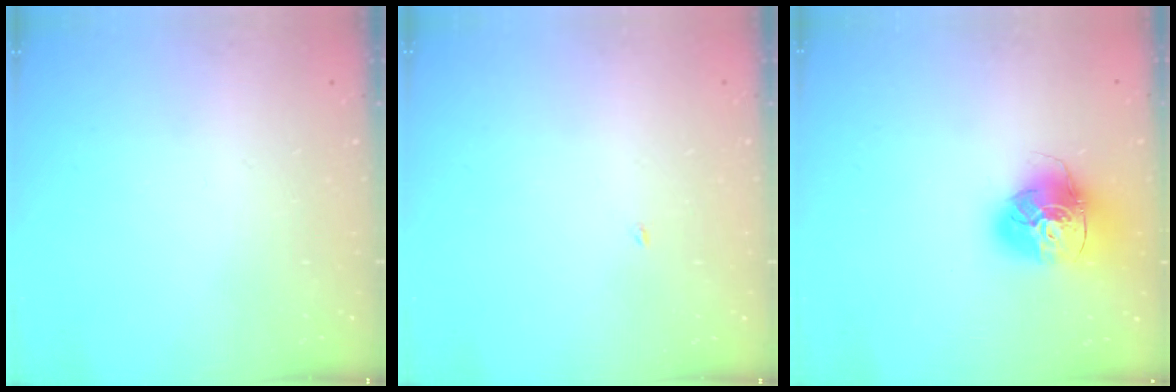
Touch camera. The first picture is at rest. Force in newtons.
{"total": 1.9, "press": 1.9, "slide": 0.2}
{"total": 17.4, "press": 17.3, "slide": 2.1}